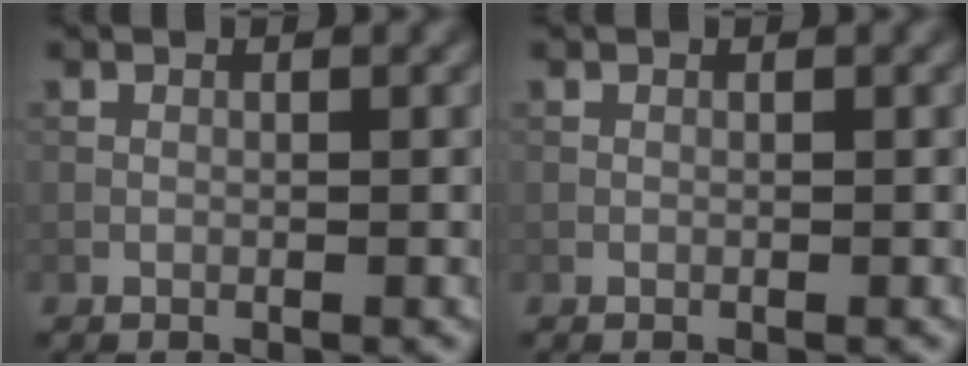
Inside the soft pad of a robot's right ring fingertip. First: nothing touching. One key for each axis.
{"total": 0.0}